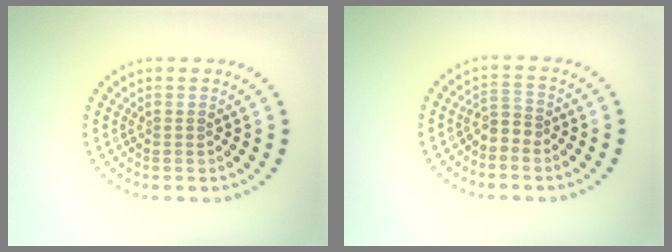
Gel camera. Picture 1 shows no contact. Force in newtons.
{"total": 1.7, "press": 1.5, "slide": 0.9}